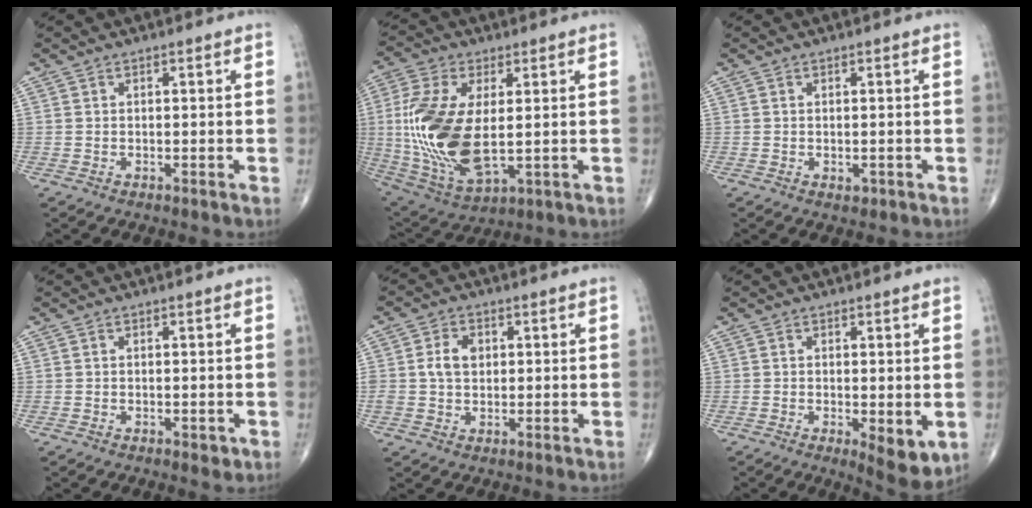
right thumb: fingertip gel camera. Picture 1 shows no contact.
{"total": 19.1, "force": [0.5, 9.5, 16.6], "torque": [-0.363, -0.014, 0.023]}
{"total": 1.2, "force": [-0.3, 0.8, 0.8], "torque": [-0.010, -0.002, -0.002]}
{"total": 1.6, "force": [-0.6, 0.9, 1.1], "torque": [-0.010, -0.001, -0.007]}
{"total": 5.0, "force": [0.7, 3.7, 3.3], "torque": [-0.057, 0.006, 0.011]}
{"total": 6.6, "force": [-1.5, 2.6, 5.9], "torque": [-0.081, -0.019, -0.019]}